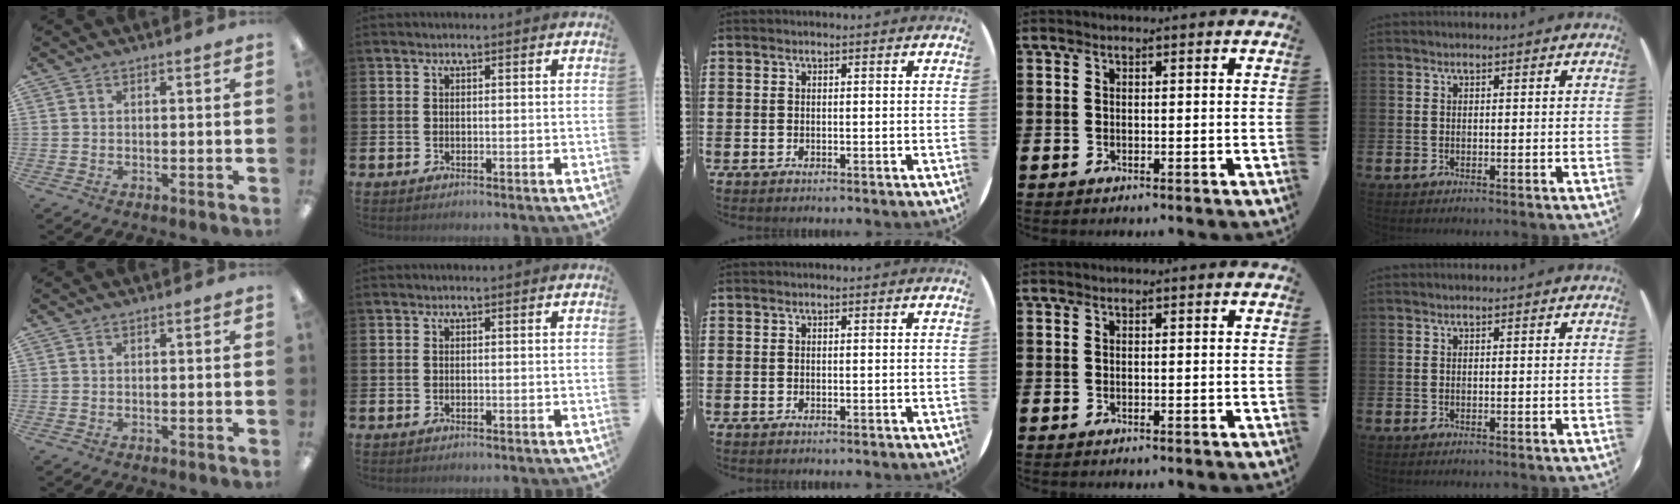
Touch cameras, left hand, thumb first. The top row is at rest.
{}